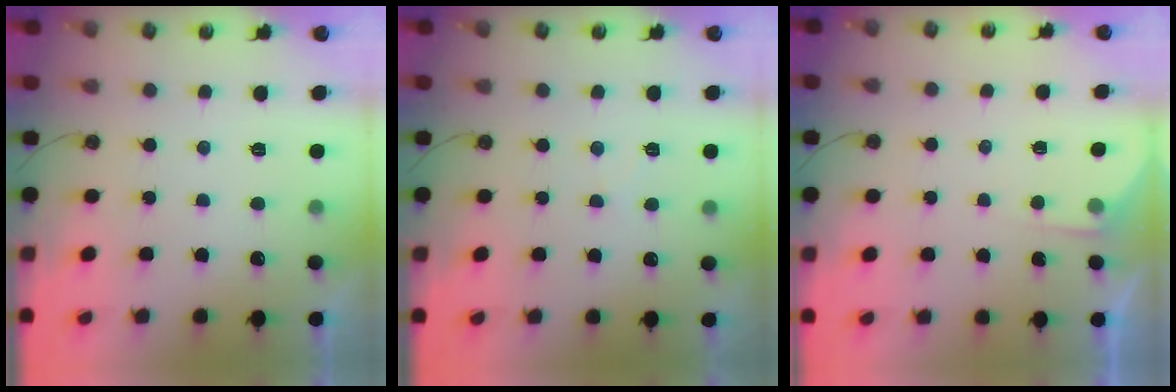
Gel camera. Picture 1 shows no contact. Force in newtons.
{"total": 4.7, "press": 4.7, "slide": 0.6}
{"total": 2.0, "press": 2.0, "slide": 0.3}